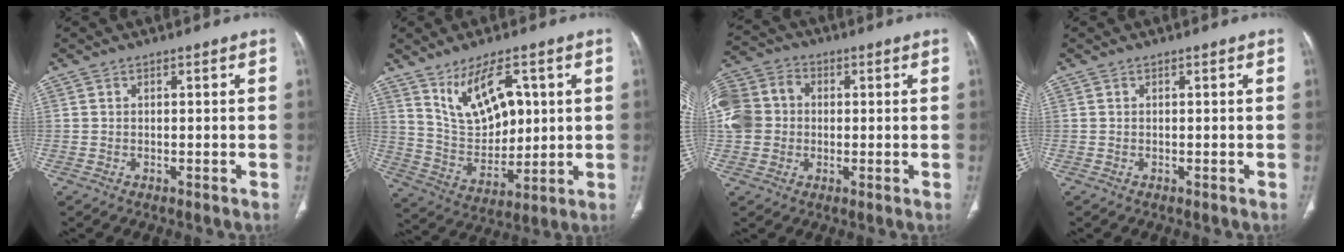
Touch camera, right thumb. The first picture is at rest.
{"total": 13.4, "force": [5.2, 7.1, 10.2], "torque": [-0.149, -0.027, 0.115]}
{"total": 13.6, "force": [0.8, 11.6, 6.9], "torque": [-0.158, 0.034, 0.012]}
{"total": 0.0}